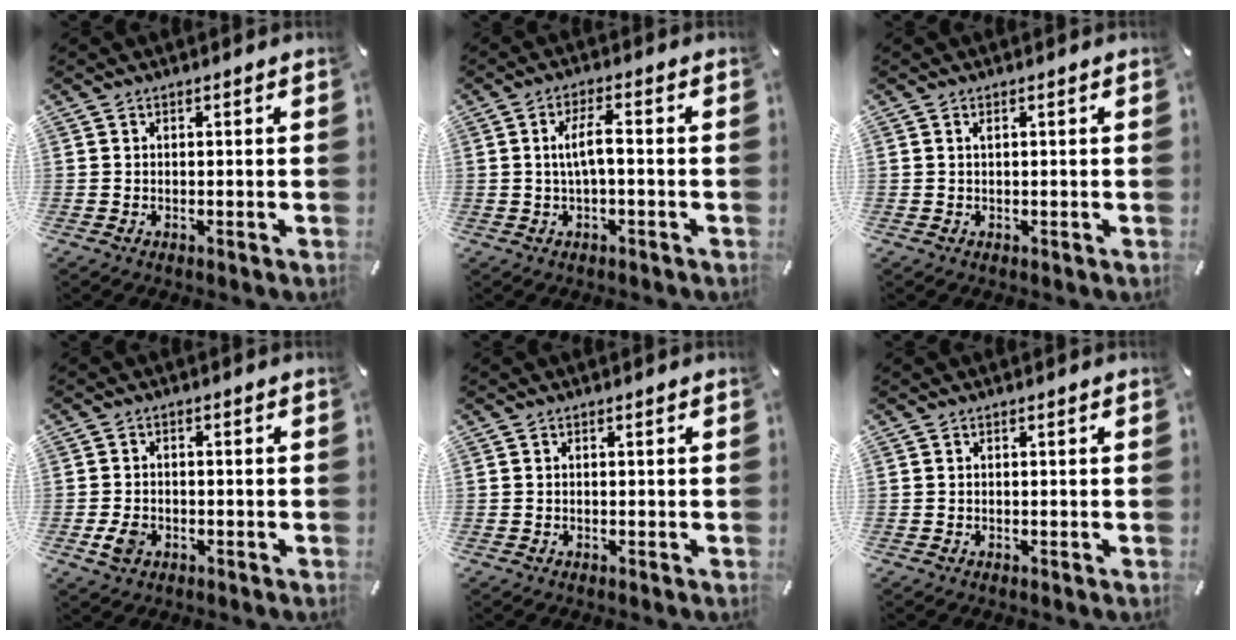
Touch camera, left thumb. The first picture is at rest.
{"total": 5.7, "force": [-0.1, 1.6, 5.4], "torque": [-0.107, 0.006, -0.007]}
{"total": 0.6, "force": [0.2, 0.2, 0.6], "torque": [-0.011, 0.001, 0.003]}
{"total": 3.8, "force": [-1.4, 2.7, 2.2], "torque": [-0.058, 0.000, -0.029]}
{"total": 0.0}
{"total": 0.0}